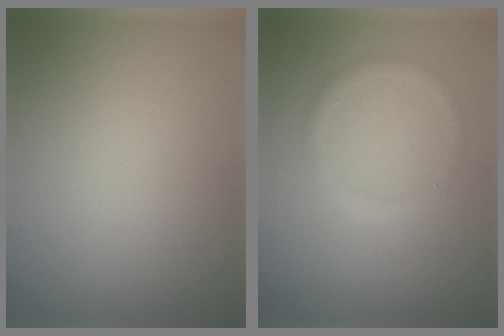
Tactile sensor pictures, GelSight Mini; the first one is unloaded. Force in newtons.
{"total": 1.2, "press": 1.2, "slide": 0.1}